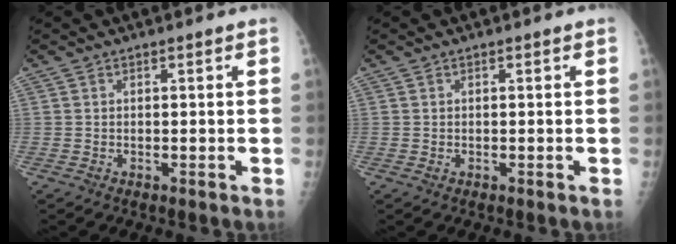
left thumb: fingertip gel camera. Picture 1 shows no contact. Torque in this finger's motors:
{"motor_torque": [-0.12, 0.16, -0.07, -0.06, 0.00]}